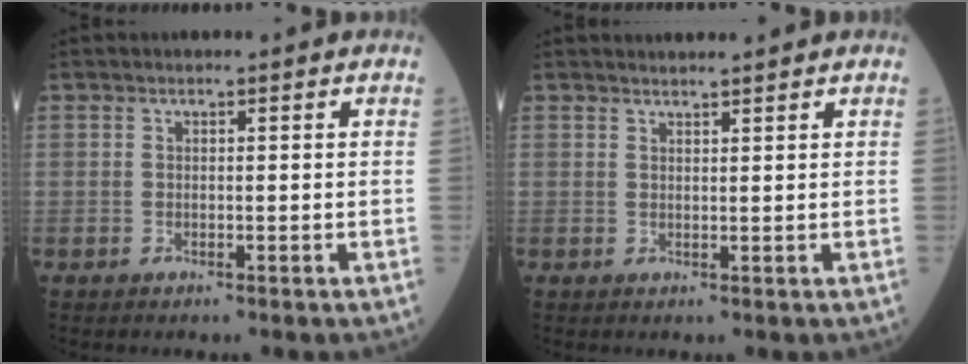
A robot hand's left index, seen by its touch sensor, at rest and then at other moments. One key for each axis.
{"total": 3.1, "fx": 3.0, "fy": 0.0, "fz": 0.8, "tx": -0.013, "ty": 0.019, "tz": 0.043}